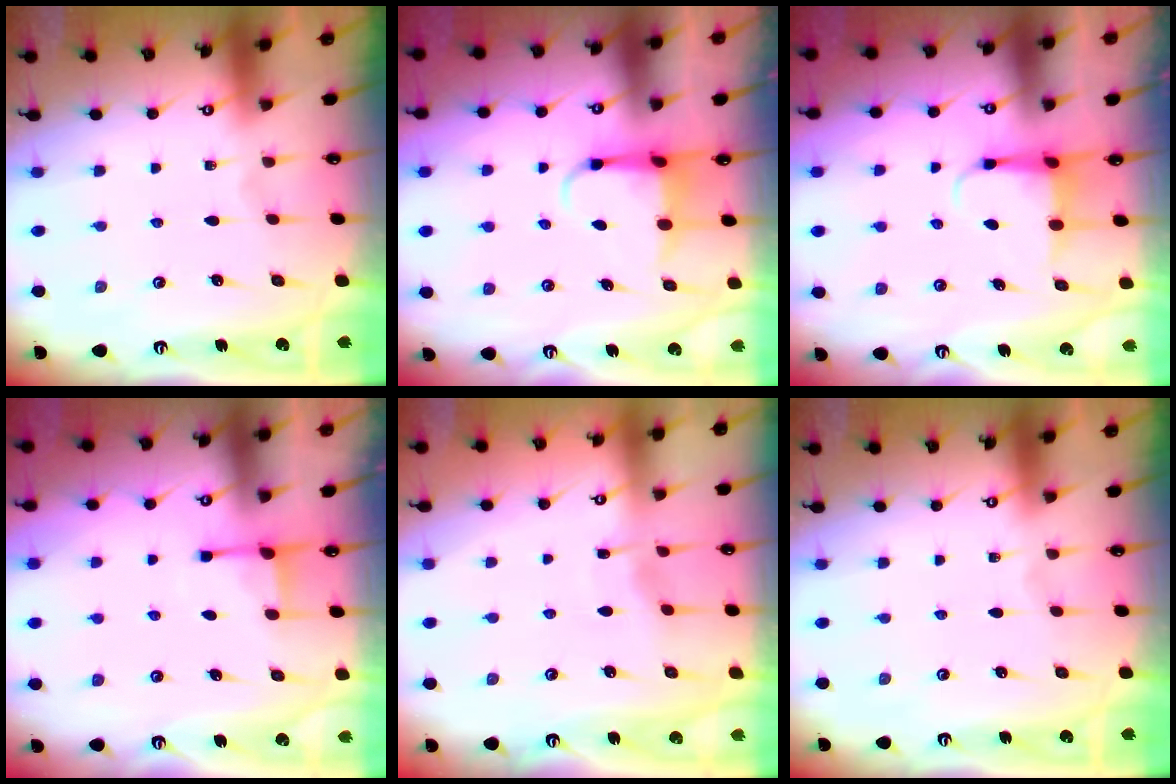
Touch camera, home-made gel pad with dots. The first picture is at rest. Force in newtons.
{"total": 4.3, "press": 4.2, "slide": 1.2}
{"total": 4.6, "press": 4.5, "slide": 0.5}
{"total": 2.7, "press": 2.6, "slide": 0.7}
{"total": 3.9, "press": 3.9, "slide": 0.5}
{"total": 0.0}